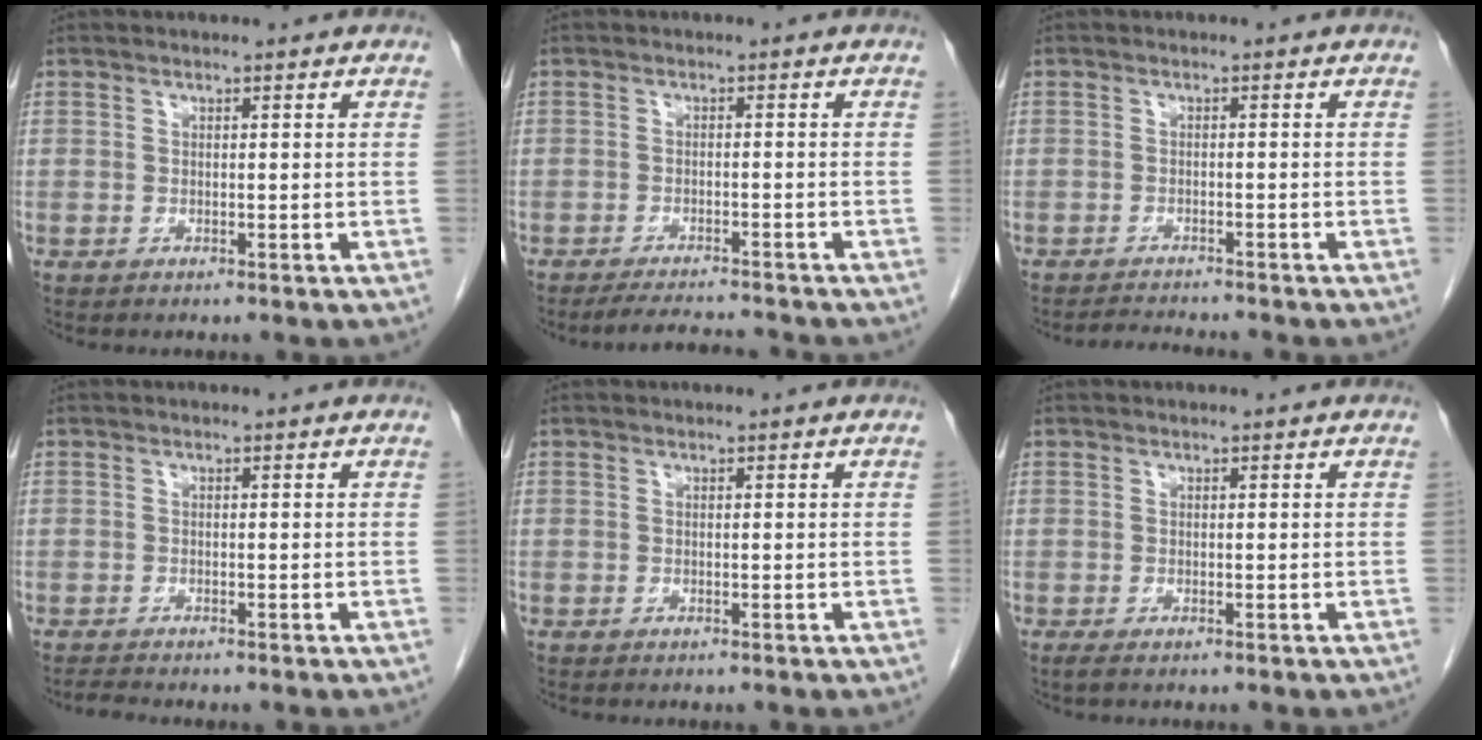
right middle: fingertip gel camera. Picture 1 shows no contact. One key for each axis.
{"total": 6.0, "fx": -5.8, "fy": -0.1, "fz": 1.7, "tx": -0.025, "ty": -0.010, "tz": -0.092}
{"total": 3.4, "fx": -3.4, "fy": -0.4, "fz": 0.7, "tx": -0.012, "ty": -0.016, "tz": -0.053}
{"total": 1.1, "fx": -1.1, "fy": -0.2, "fz": 0.2, "tx": -0.011, "ty": -0.006, "tz": -0.020}
{"total": 0.0}
{"total": 0.7, "fx": -0.5, "fy": 0.1, "fz": 0.5, "tx": -0.011, "ty": -0.003, "tz": -0.007}